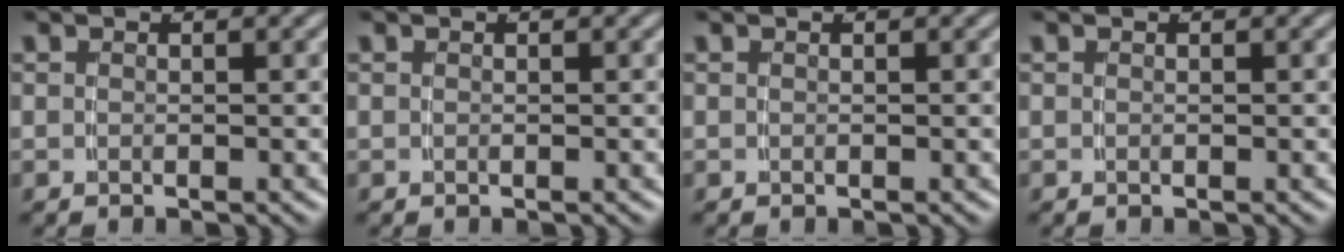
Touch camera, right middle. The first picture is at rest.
{"total": 0.0}
{"total": 0.0}
{"total": 0.0}